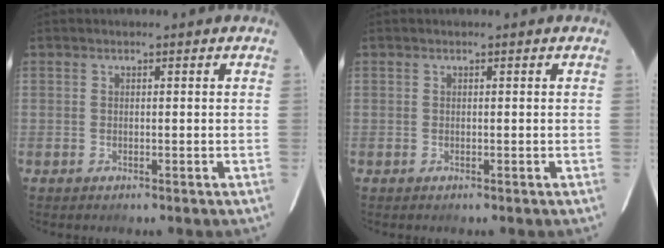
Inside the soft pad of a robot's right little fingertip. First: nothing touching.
{"total": 0.0}